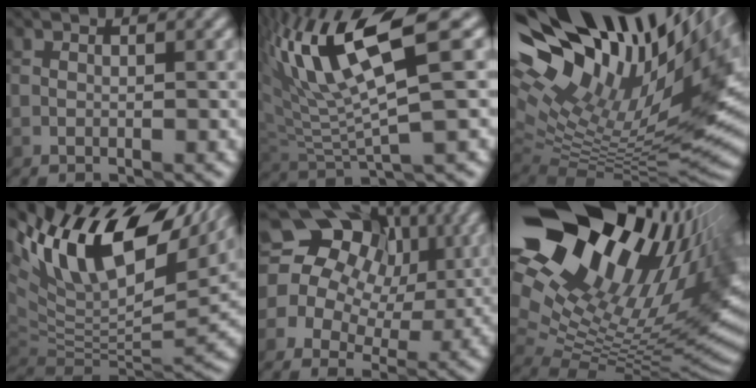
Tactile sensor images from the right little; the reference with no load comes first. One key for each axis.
{"total": 9.8, "fx": 4.9, "fy": 2.1, "fz": 8.2, "tx": -0.153, "ty": 0.012, "tz": 0.097}
{"total": 19.1, "fx": 8.8, "fy": 7.7, "fz": 15.1, "tx": -0.220, "ty": 0.035, "tz": 0.182}
{"total": 15.5, "fx": 8.1, "fy": 6.8, "fz": 11.4, "tx": -0.214, "ty": 0.037, "tz": 0.146}
{"total": 13.8, "fx": 5.4, "fy": 10.8, "fz": 6.7, "tx": -0.113, "ty": 0.053, "tz": 0.065}
{"total": 20.1, "fx": 10.0, "fy": 10.2, "fz": 14.1, "tx": -0.199, "ty": 0.034, "tz": 0.198}